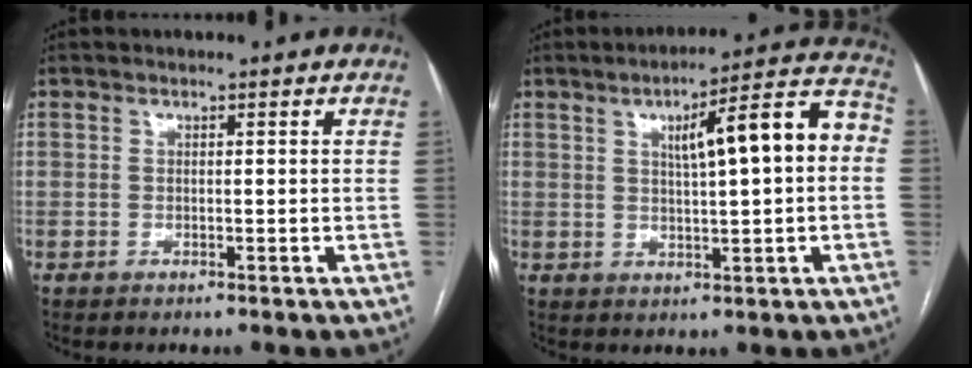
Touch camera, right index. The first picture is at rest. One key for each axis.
{"total": 12.5, "fx": 1.8, "fy": 1.7, "fz": 12.2, "tx": -0.166, "ty": 0.037, "tz": 0.023}